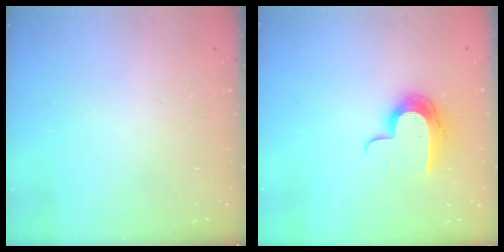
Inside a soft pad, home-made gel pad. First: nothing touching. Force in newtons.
{"total": 11.3, "press": 11.2, "slide": 0.7}